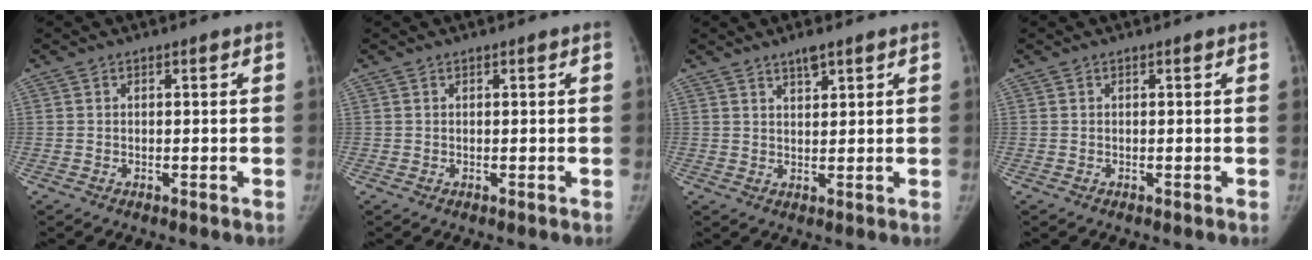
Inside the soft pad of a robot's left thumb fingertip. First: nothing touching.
{"total": 0.0}
{"total": 2.7, "force": [2.1, 0.8, 1.5], "torque": [-0.016, -0.013, 0.036]}
{"total": 0.0}